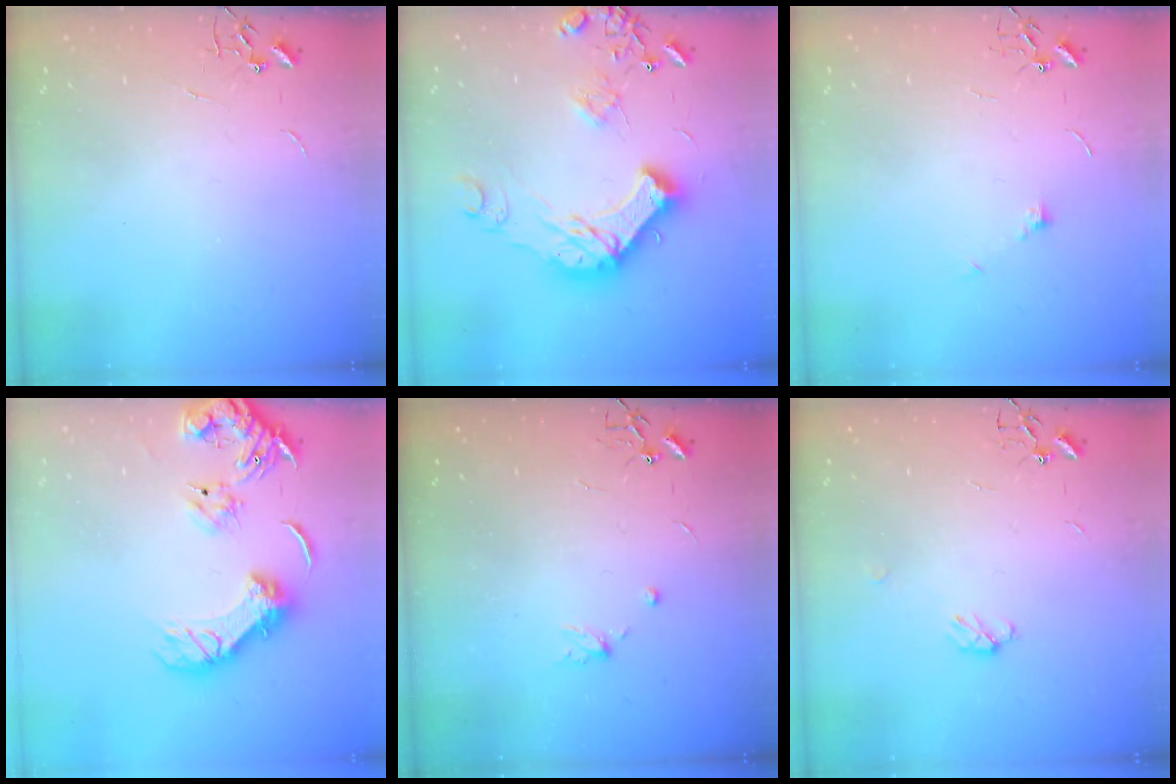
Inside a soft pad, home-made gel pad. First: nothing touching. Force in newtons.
{"total": 20.8, "press": 20.7, "slide": 2.1}
{"total": 5.4, "press": 5.3, "slide": 1.0}
{"total": 16.0, "press": 15.9, "slide": 1.7}
{"total": 5.0, "press": 4.6, "slide": 1.8}
{"total": 4.3, "press": 4.3, "slide": 0.6}